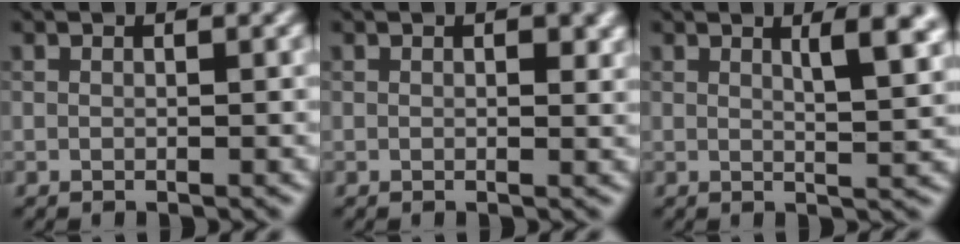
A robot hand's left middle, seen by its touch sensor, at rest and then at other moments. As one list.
[{"total": 1.7, "force": [0.5, 0.8, 1.5], "torque": [-0.014, -0.002, 0.008]}, {"total": 4.5, "force": [2.0, 1.3, 3.8], "torque": [-0.039, 0.000, 0.027]}]